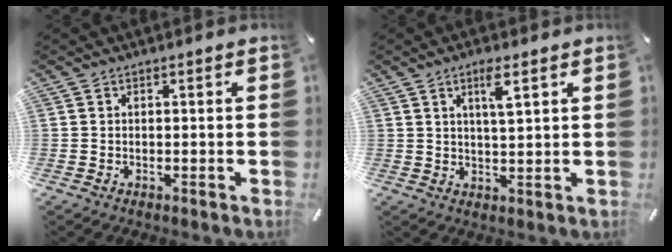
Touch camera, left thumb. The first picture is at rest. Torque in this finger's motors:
{"motor_torque": [0.28, -0.36, 0.07, 0.22, -0.03]}